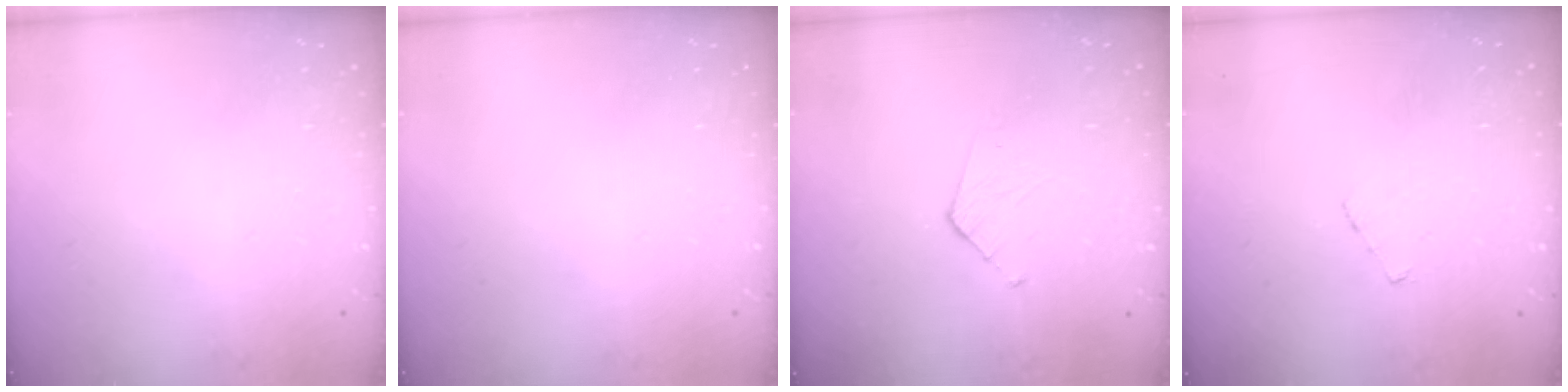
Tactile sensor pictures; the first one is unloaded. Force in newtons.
{"total": 0.0}
{"total": 3.6, "press": 3.6, "slide": 0.3}
{"total": 3.0, "press": 3.0, "slide": 0.3}